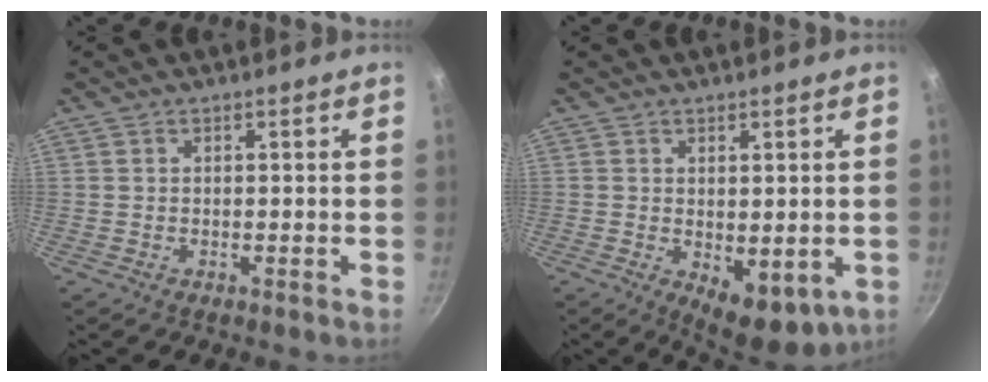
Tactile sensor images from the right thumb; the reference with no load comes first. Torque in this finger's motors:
{"motor_torque": [-0.27, 0.50, -0.32, 0.05, 0.09]}